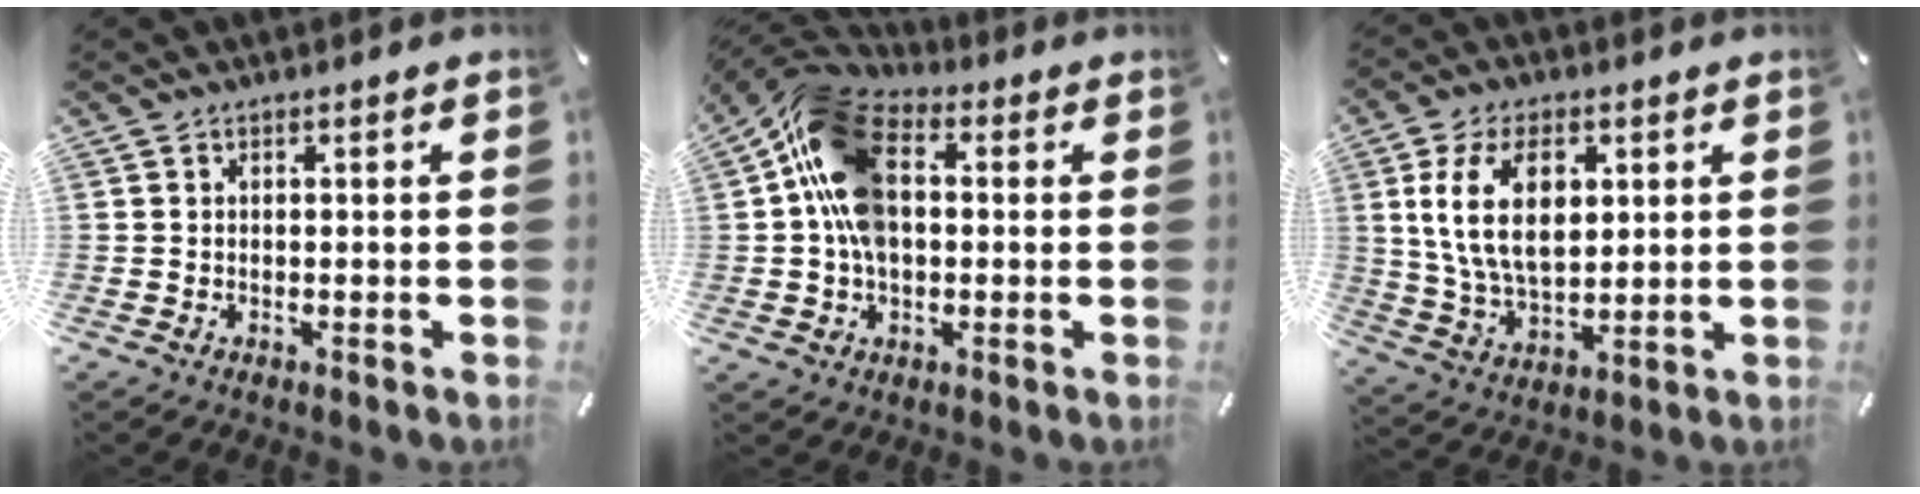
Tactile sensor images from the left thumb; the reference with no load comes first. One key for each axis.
{"total": 15.5, "fx": 1.5, "fy": 10.4, "fz": 11.3, "tx": -0.237, "ty": 0.014, "tz": 0.029}
{"total": 14.1, "fx": 4.0, "fy": 8.6, "fz": 10.5, "tx": -0.233, "ty": 0.002, "tz": 0.066}